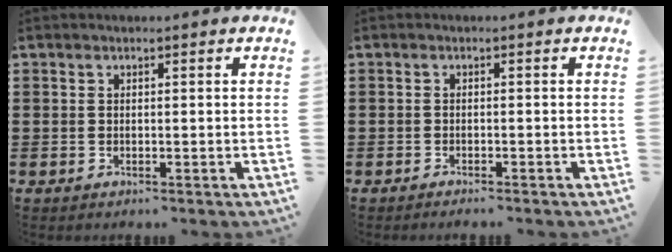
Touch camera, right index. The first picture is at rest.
{"total": 0.9, "force": [-0.9, -0.2, 0.1], "torque": [-0.004, -0.002, -0.019]}